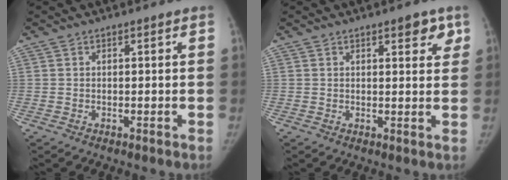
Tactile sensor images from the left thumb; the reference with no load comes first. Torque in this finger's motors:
{"motor_torque": [0.39, -0.21, 0.64, -0.20, 0.13]}